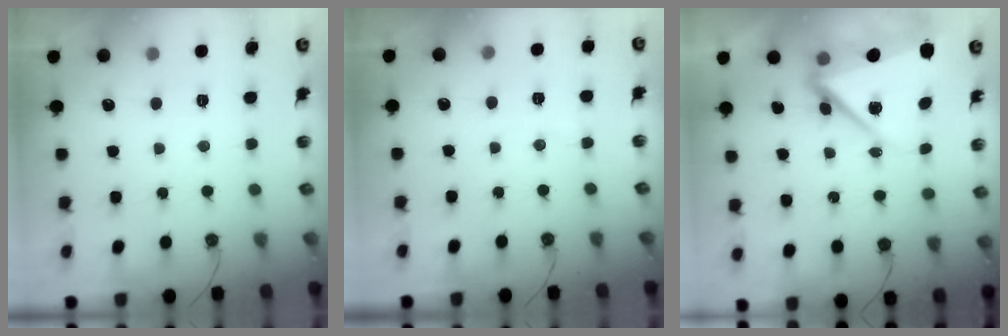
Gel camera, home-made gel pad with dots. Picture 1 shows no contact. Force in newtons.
{"total": 3.7, "press": 2.4, "slide": 2.7}
{"total": 9.7, "press": 9.6, "slide": 1.6}